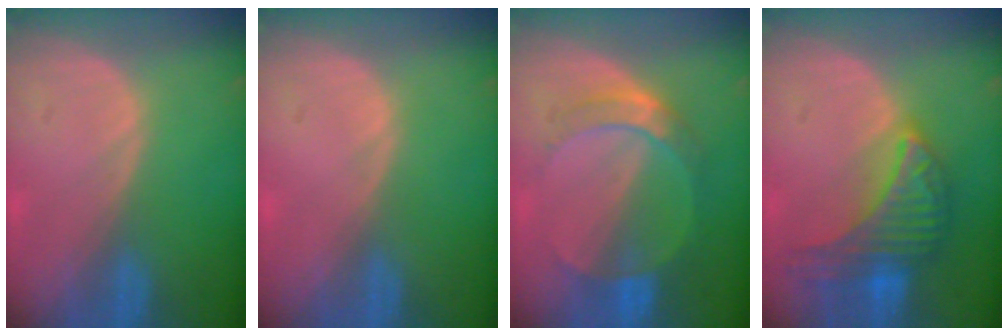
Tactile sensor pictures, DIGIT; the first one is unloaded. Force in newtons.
{"total": 0.0}
{"total": 7.1, "press": 6.4, "slide": 3.1}
{"total": 8.8, "press": 8.8, "slide": 0.3}